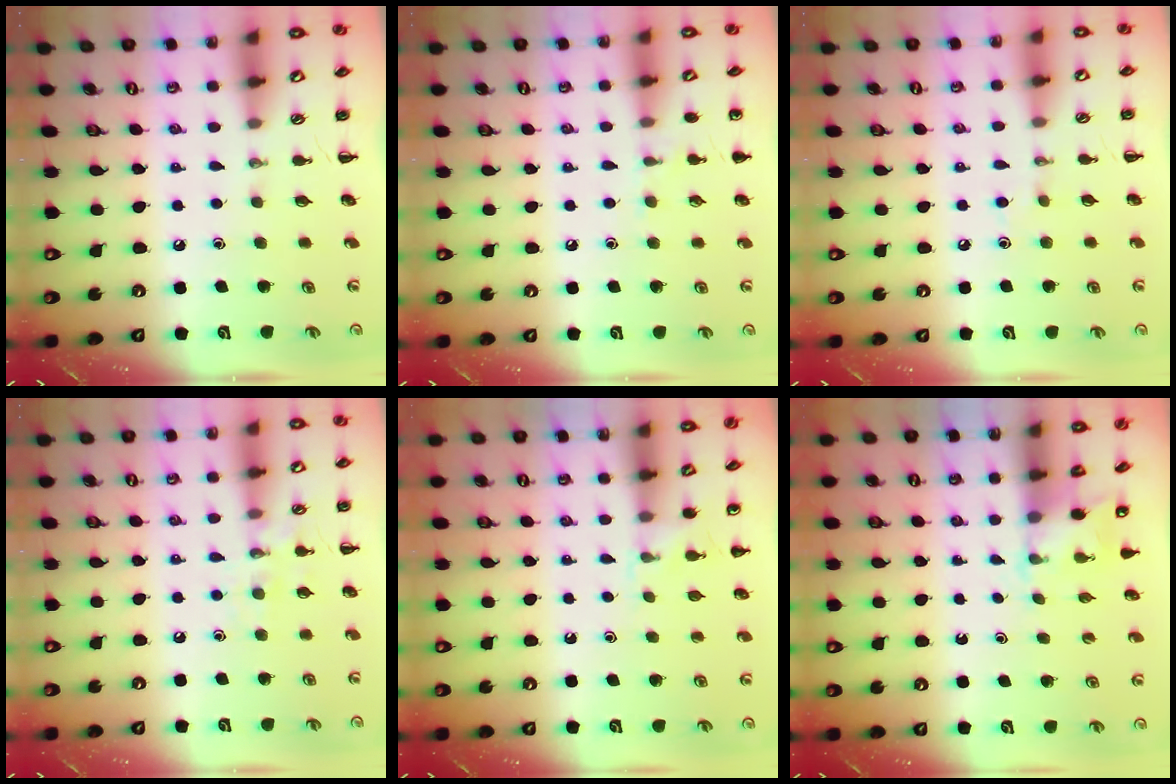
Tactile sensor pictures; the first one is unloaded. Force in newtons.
{"total": 5.5, "press": 5.4, "slide": 1.3}
{"total": 2.7, "press": 2.5, "slide": 0.9}
{"total": 7.9, "press": 7.8, "slide": 1.0}
{"total": 4.6, "press": 4.3, "slide": 1.8}
{"total": 4.3, "press": 4.2, "slide": 0.8}